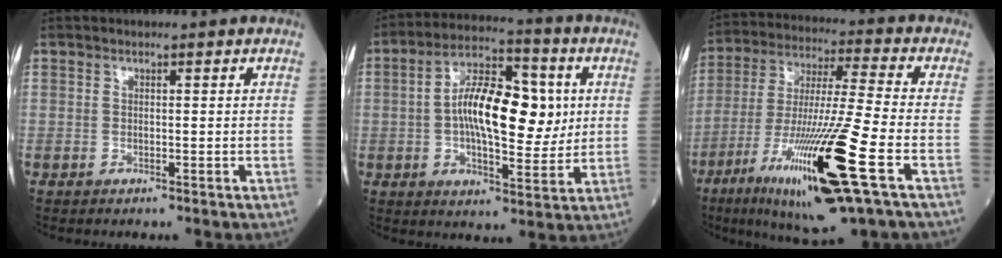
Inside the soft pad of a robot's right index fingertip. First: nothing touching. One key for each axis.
{"total": 14.4, "fx": 1.5, "fy": 5.6, "fz": 13.2, "tx": -0.229, "ty": 0.024, "tz": 0.021}
{"total": 21.0, "fx": -8.9, "fy": 0.5, "fz": 19.0, "tx": -0.375, "ty": -0.044, "tz": -0.161}